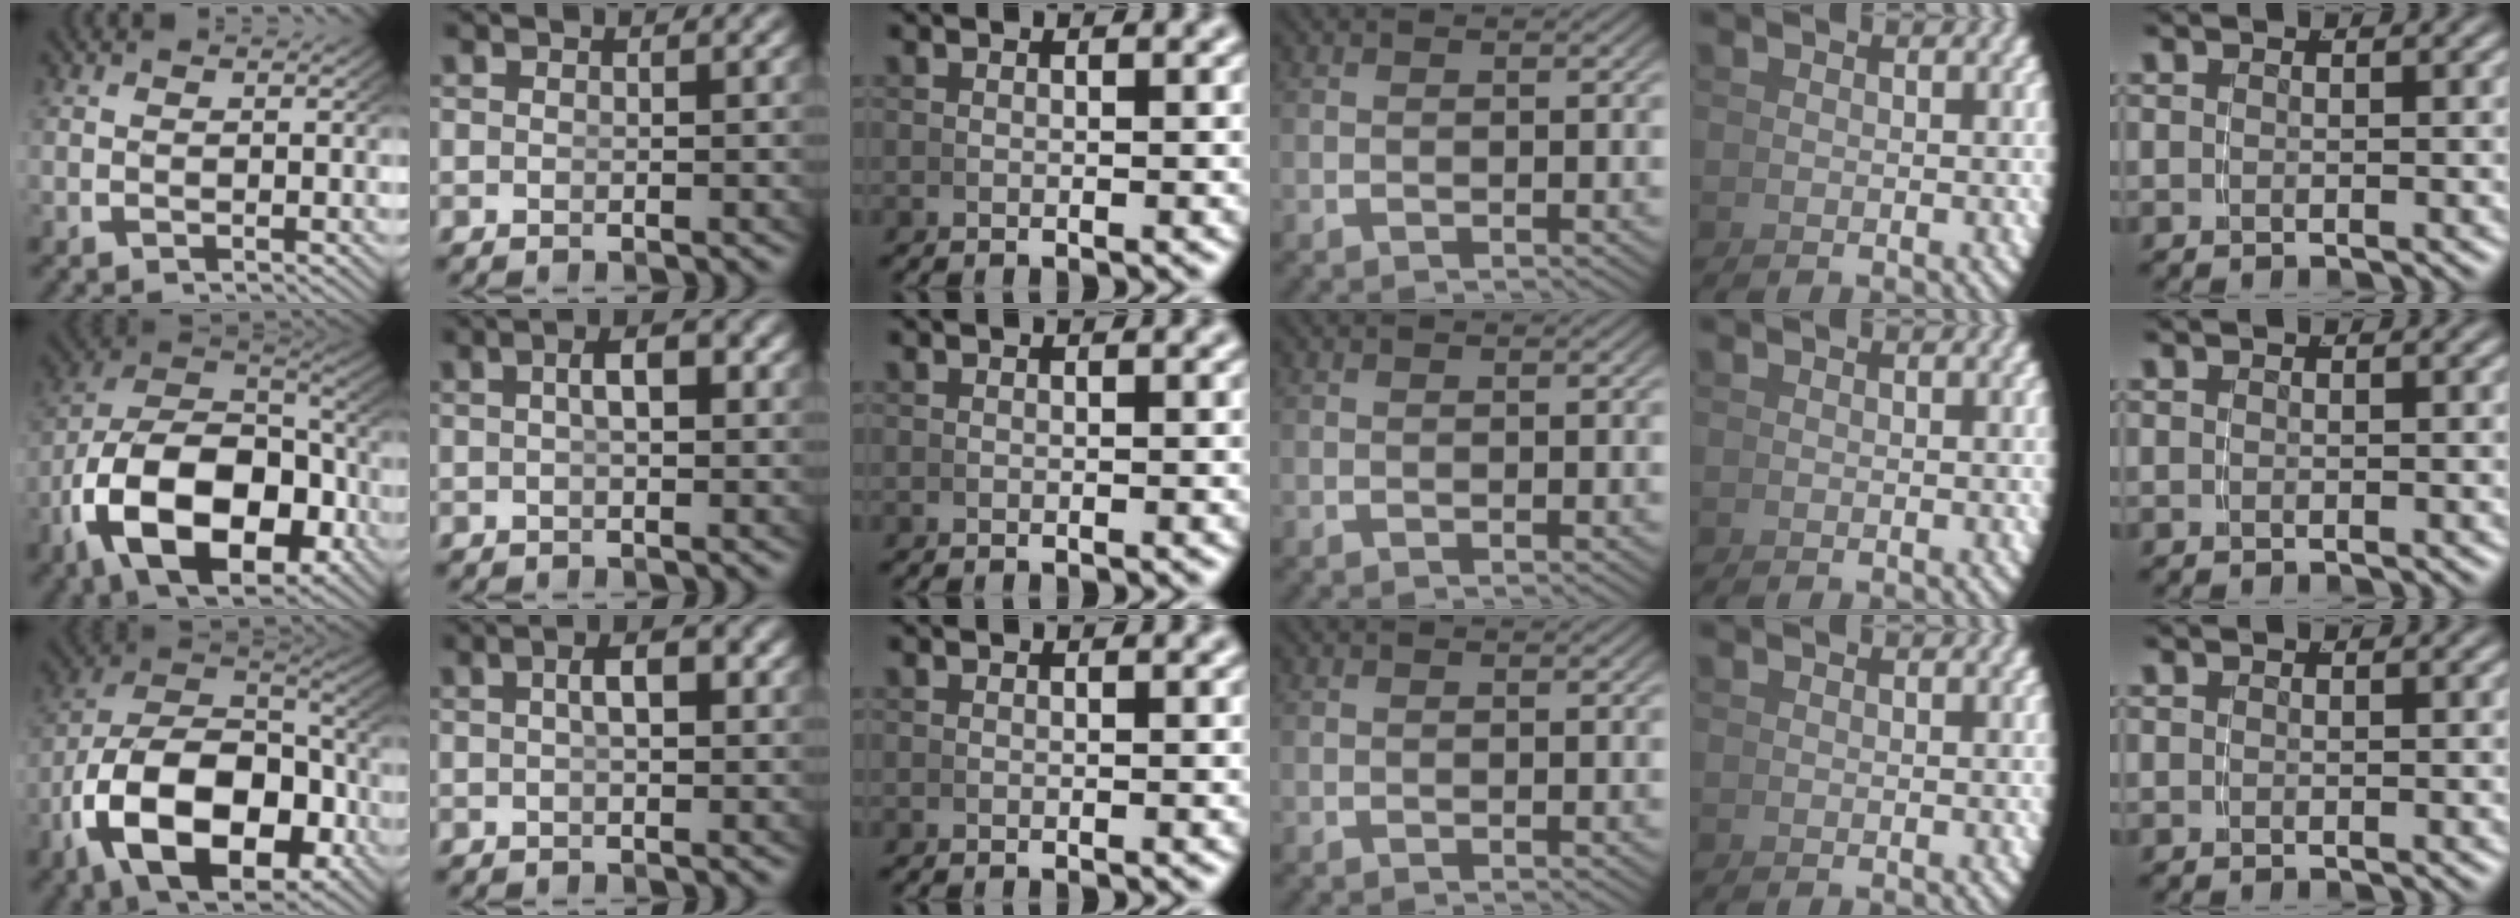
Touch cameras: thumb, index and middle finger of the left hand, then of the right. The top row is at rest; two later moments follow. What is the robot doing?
{"motion": "grasp_and_lifting", "object": "photo album"}